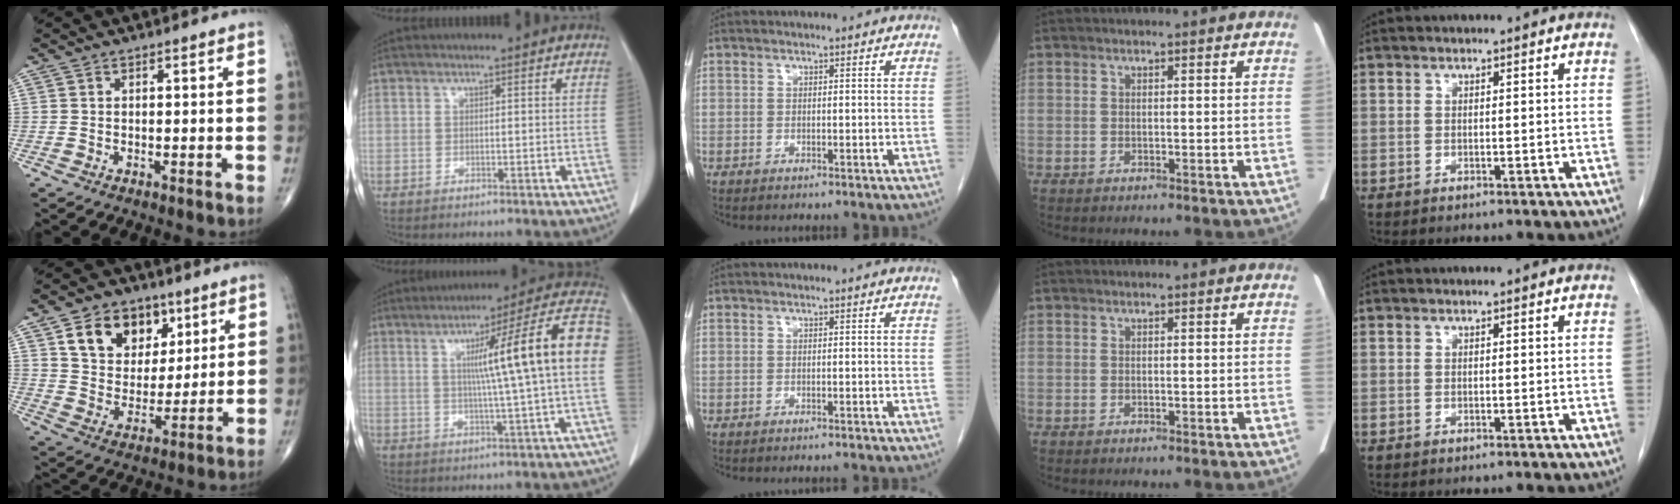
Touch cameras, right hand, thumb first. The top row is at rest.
{"thumb": {"total": 14.3, "force": [6.7, 10.3, 7.3], "torque": [-0.080, -0.025, 0.120]}, "index": {"total": 15.7, "force": [1.8, -1.3, 15.5], "torque": [-0.219, 0.019, 0.019]}, "middle": {"total": 1.9, "force": [-1.8, 0.0, 0.6], "torque": [-0.008, -0.001, -0.021]}}